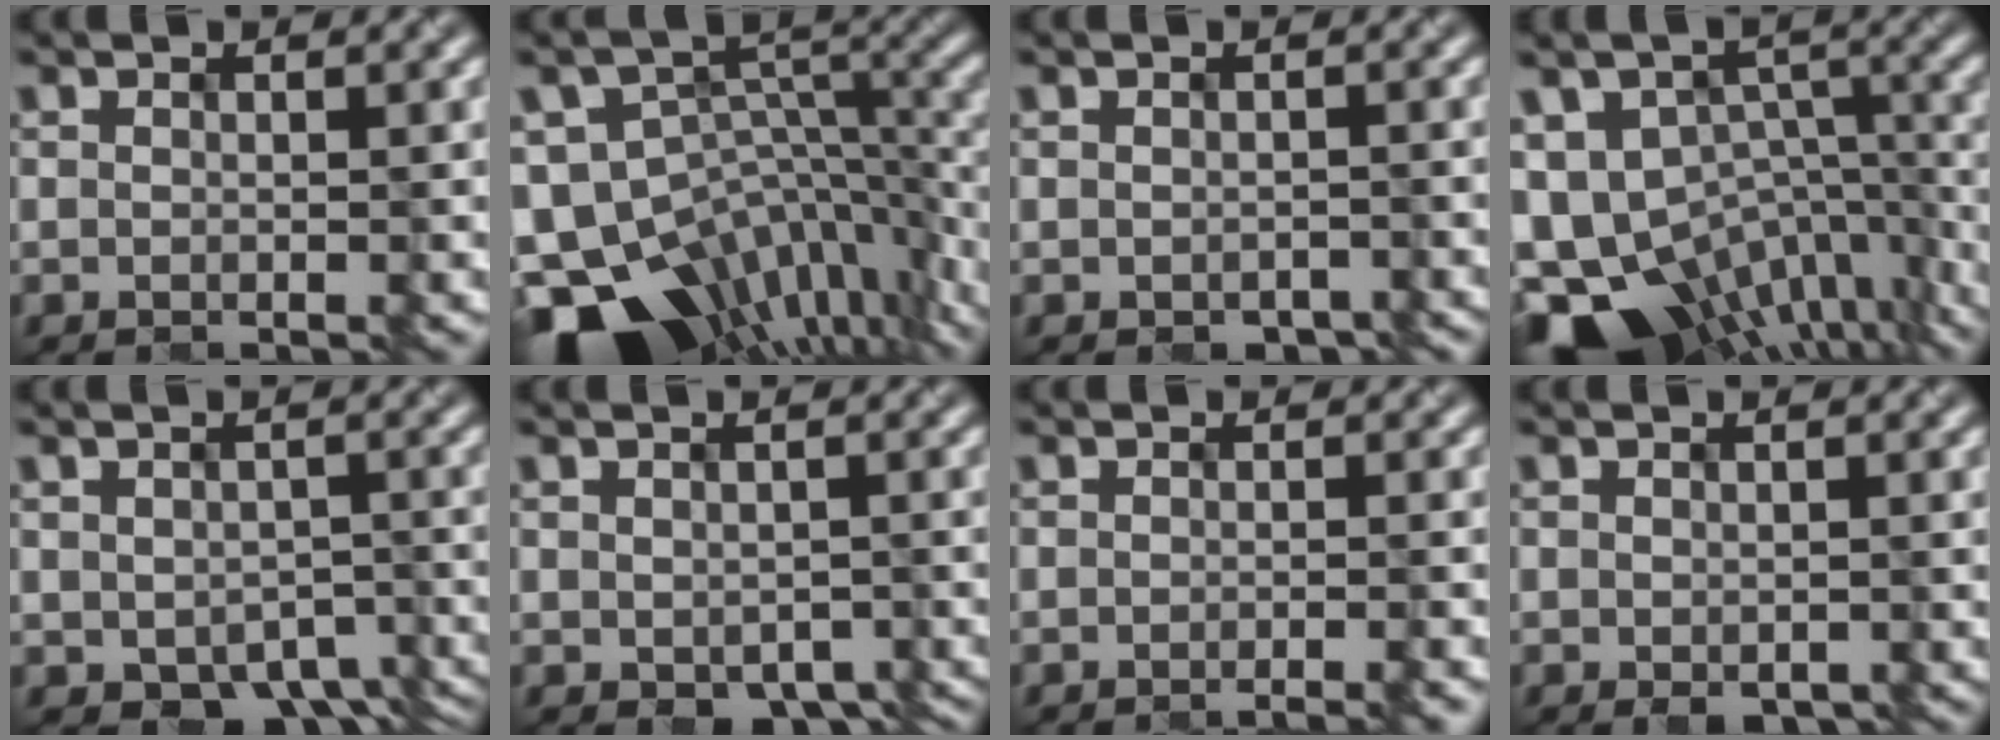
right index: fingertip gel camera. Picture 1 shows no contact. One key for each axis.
{"total": 15.0, "fx": -9.5, "fy": 8.4, "fz": 8.0, "tx": -0.169, "ty": -0.006, "tz": -0.130}
{"total": 1.2, "fx": -1.1, "fy": 0.4, "fz": 0.3, "tx": -0.005, "ty": -0.002, "tz": 0.002}
{"total": 15.1, "fx": -8.0, "fy": 9.7, "fz": 8.4, "tx": -0.170, "ty": -0.018, "tz": -0.078}
{"total": 5.5, "fx": -2.5, "fy": 3.7, "fz": 3.2, "tx": -0.040, "ty": -0.011, "tz": -0.009}
{"total": 3.1, "fx": -1.4, "fy": 2.1, "fz": 1.8, "tx": -0.025, "ty": -0.014, "tz": 0.001}
{"total": 1.3, "fx": -1.0, "fy": 0.2, "fz": 0.8, "tx": -0.006, "ty": 0.002, "tz": -0.018}
{"total": 0.9, "fx": -0.8, "fy": 0.3, "fz": 0.4, "tx": -0.010, "ty": -0.003, "tz": 0.002}